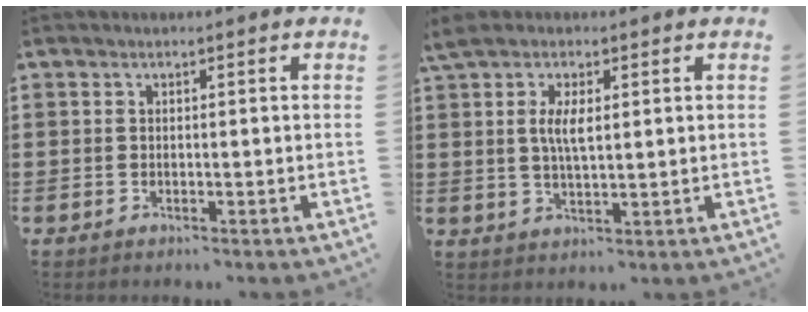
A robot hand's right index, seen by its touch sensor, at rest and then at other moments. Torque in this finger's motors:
{"motor_torque": [0.41, 0.41, 0.74, 0.20]}